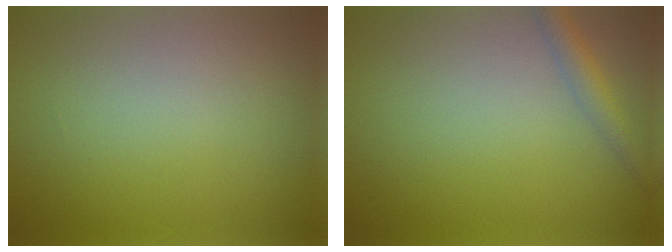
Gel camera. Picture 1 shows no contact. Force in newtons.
{"total": 2.2, "press": 2.2, "slide": 0.1}